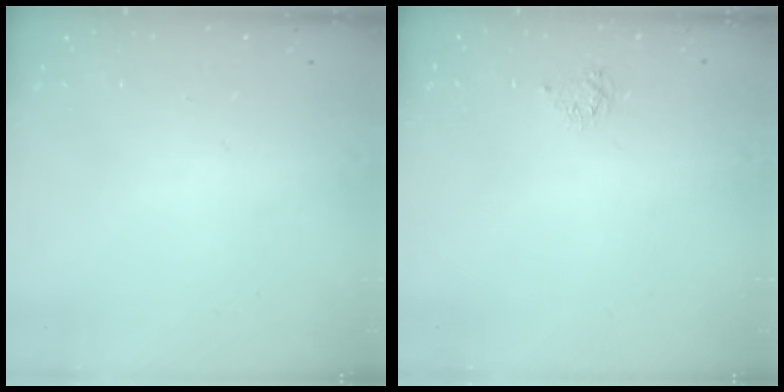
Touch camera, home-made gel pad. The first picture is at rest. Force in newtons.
{"total": 3.6, "press": 3.5, "slide": 0.5}